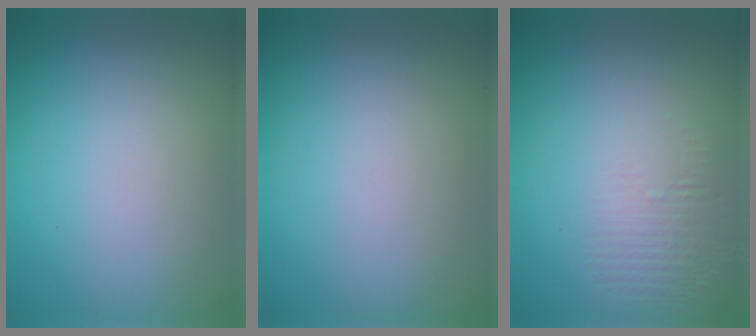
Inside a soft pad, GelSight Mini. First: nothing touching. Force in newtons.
{"total": 0.0}
{"total": 1.2, "press": 0.1, "slide": 1.2}